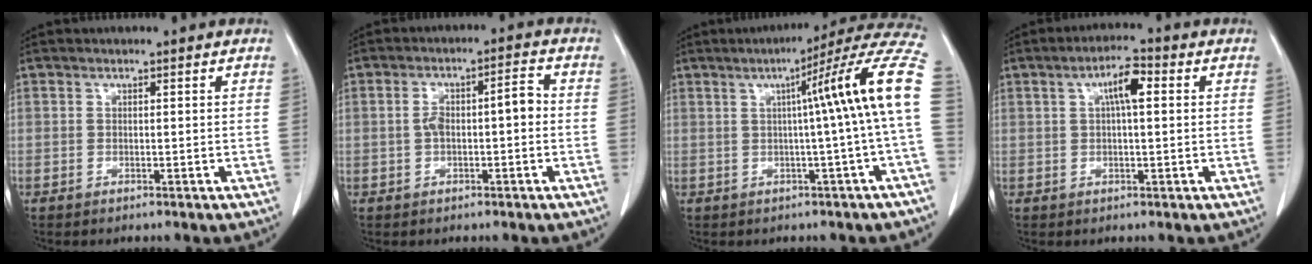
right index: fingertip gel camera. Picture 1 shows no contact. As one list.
[{"total": 5.8, "force": [-0.3, 2.0, 5.4], "torque": [-0.100, 0.030, -0.006]}, {"total": 14.7, "force": [1.5, -1.6, 14.6], "torque": [-0.181, 0.030, 0.009]}, {"total": 5.1, "force": [1.3, 1.2, 4.8], "torque": [-0.086, 0.014, 0.021]}]